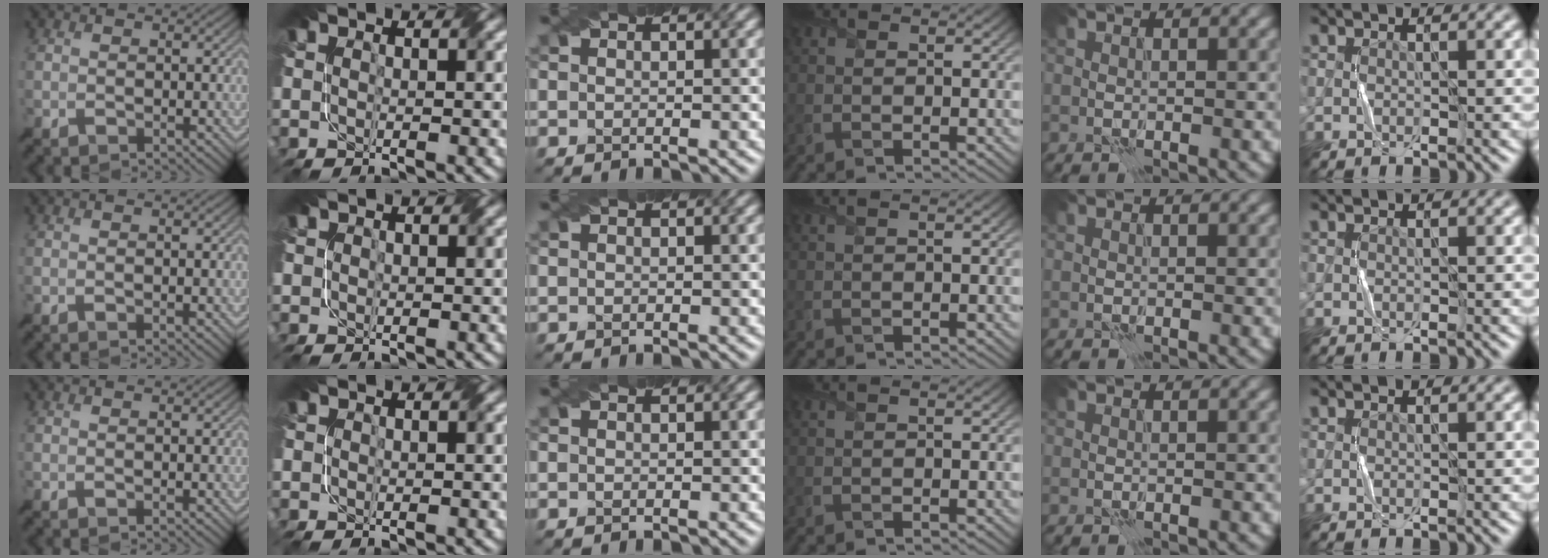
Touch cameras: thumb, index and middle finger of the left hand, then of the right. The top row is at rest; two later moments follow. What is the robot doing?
{"motion": "fold", "object": "coffee filter"}